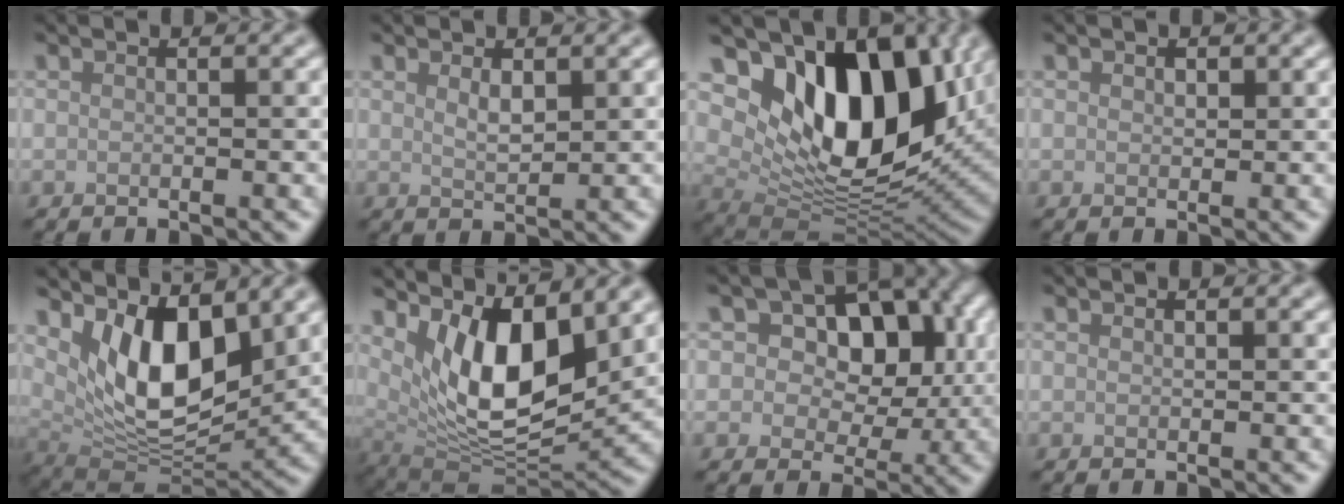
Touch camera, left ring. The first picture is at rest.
{"total": 1.6, "force": [0.8, 0.6, 1.2], "torque": [-0.025, -0.003, 0.018]}
{"total": 13.0, "force": [5.0, 7.4, 9.5], "torque": [-0.139, -0.013, 0.089]}
{"total": 0.7, "force": [0.4, 0.5, 0.2], "torque": [-0.004, -0.003, 0.006]}
{"total": 9.2, "force": [3.5, 4.3, 7.3], "torque": [-0.126, -0.026, 0.061]}
{"total": 10.3, "force": [3.8, 4.4, 8.5], "torque": [-0.140, -0.022, 0.071]}
{"total": 9.9, "force": [2.7, 6.5, 6.9], "torque": [-0.076, 0.012, 0.022]}
{"total": 0.0}